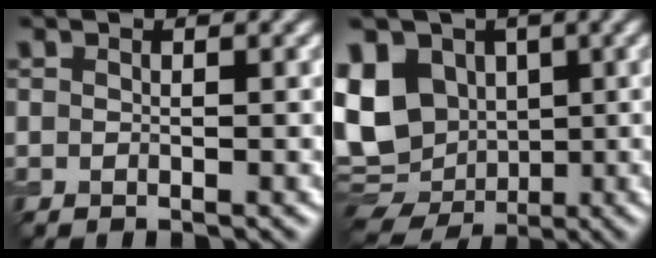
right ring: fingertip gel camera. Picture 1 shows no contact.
{"total": 13.0, "force": [-0.2, 10.5, 7.6], "torque": [-0.168, -0.001, -0.010]}